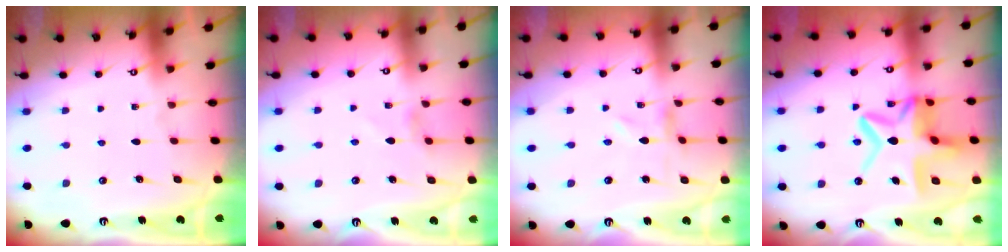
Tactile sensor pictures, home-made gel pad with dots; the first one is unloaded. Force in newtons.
{"total": 2.3, "press": 2.3, "slide": 0.3}
{"total": 0.0}
{"total": 14.9, "press": 14.9, "slide": 1.4}